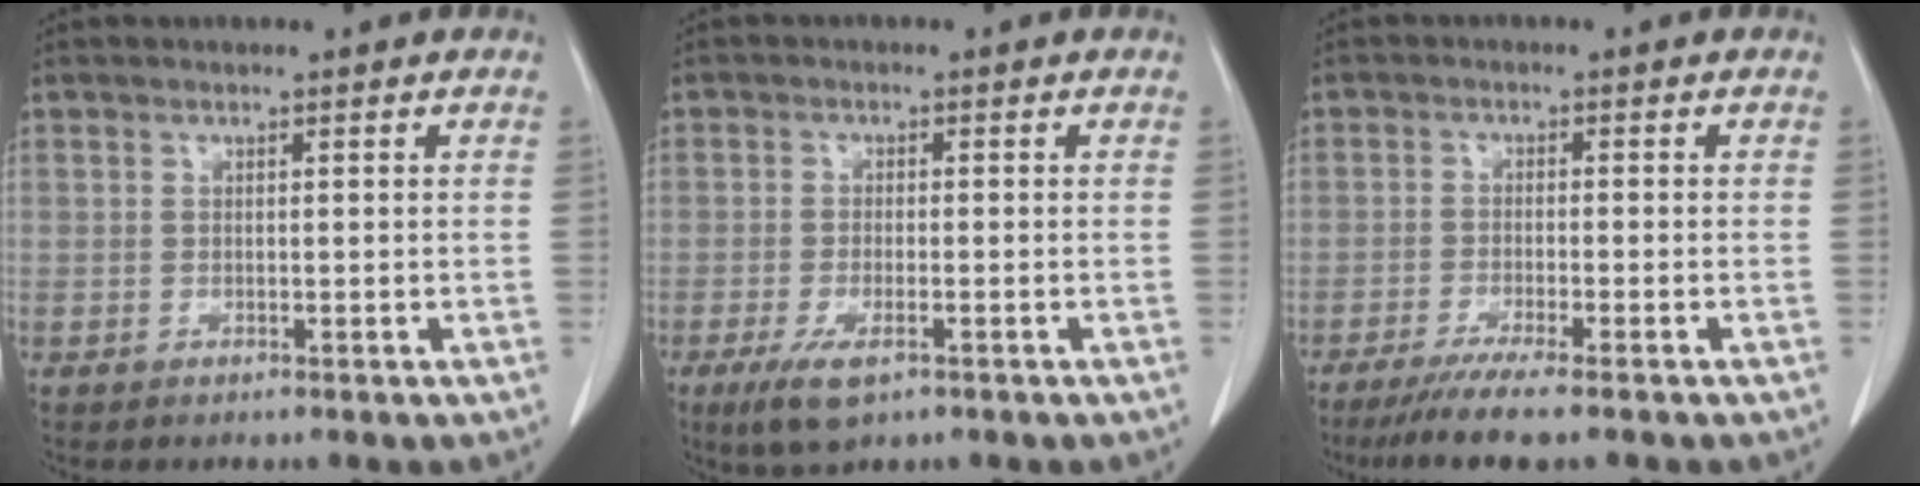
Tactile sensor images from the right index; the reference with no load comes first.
{"total": 5.2, "force": [-2.8, 1.6, 4.1], "torque": [-0.084, -0.011, -0.043]}
{"total": 7.0, "force": [-5.4, -0.4, 4.4], "torque": [-0.065, -0.016, -0.086]}